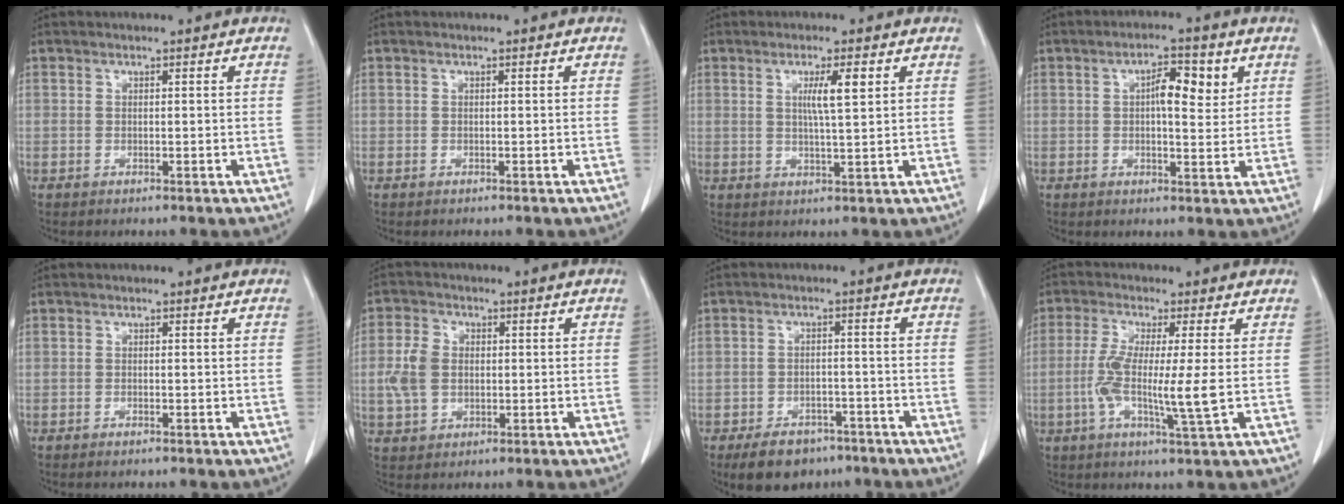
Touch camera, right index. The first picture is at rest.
{"total": 0.0}
{"total": 4.3, "force": [1.4, 0.0, 4.1], "torque": [-0.071, -0.002, 0.024]}
{"total": 5.9, "force": [1.9, 2.1, 5.2], "torque": [-0.085, 0.009, 0.028]}
{"total": 0.6, "force": [-0.4, 0.0, 0.3], "torque": [-0.006, -0.001, -0.003]}
{"total": 6.1, "force": [0.0, 4.6, 4.0], "torque": [-0.104, 0.014, 0.004]}
{"total": 7.7, "force": [-5.5, 4.4, 3.0], "torque": [-0.050, 0.003, -0.081]}
{"total": 8.4, "force": [-0.8, -0.1, 8.3], "torque": [-0.169, -0.013, -0.021]}